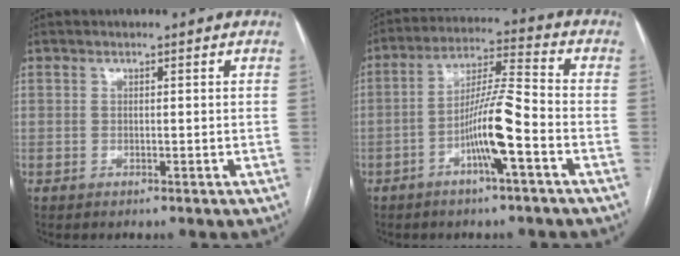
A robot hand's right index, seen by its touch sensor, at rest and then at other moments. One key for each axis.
{"total": 9.9, "fx": -3.8, "fy": 0.2, "fz": 9.1, "tx": -0.178, "ty": 0.011, "tz": -0.067}